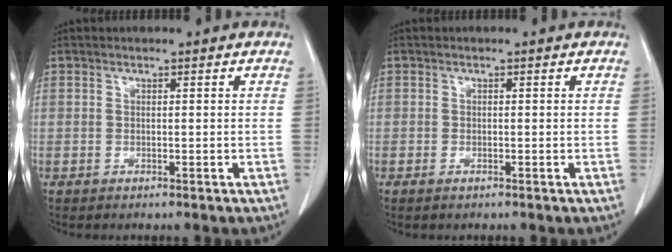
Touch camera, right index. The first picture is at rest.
{"total": 0.6, "force": [-0.4, 0.2, 0.4], "torque": [-0.008, -0.001, -0.004]}